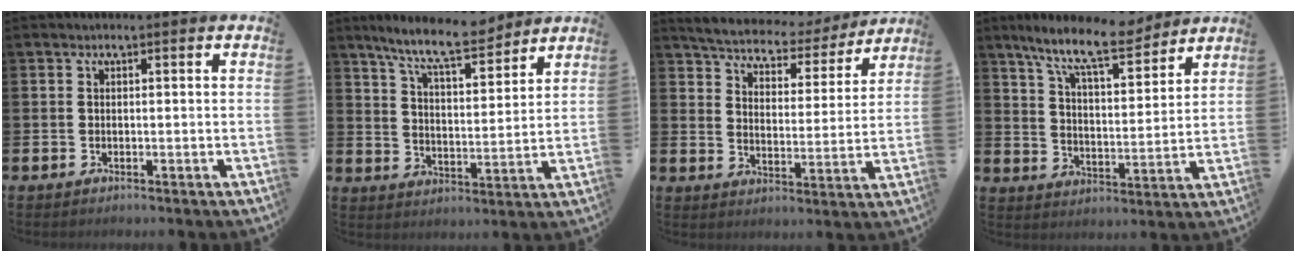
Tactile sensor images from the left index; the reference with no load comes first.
{"total": 9.0, "force": [8.1, 1.5, 3.8], "torque": [-0.094, -0.036, 0.145]}
{"total": 5.9, "force": [5.7, 1.4, 0.7], "torque": [-0.039, -0.046, 0.094]}
{"total": 10.7, "force": [9.1, 2.3, 5.1], "torque": [-0.117, -0.046, 0.159]}